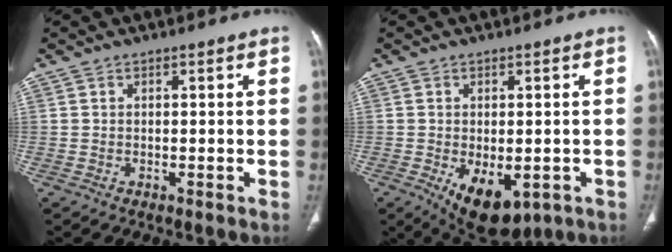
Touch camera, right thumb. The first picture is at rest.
{"total": 10.4, "force": [-3.7, 5.8, 7.8], "torque": [-0.102, -0.007, -0.039]}